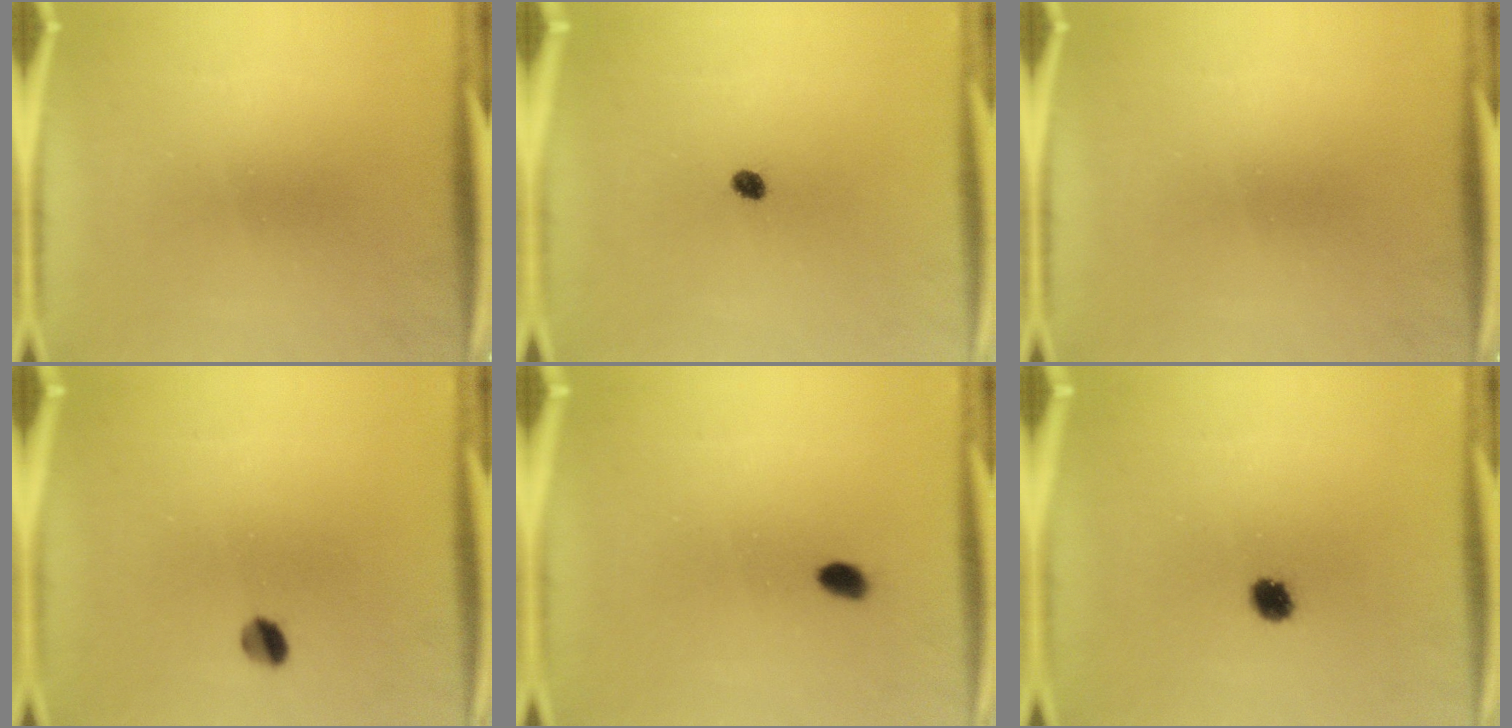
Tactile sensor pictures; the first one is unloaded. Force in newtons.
{"total": 1.7}
{"total": 0.0}
{"total": 3.0}
{"total": 1.5}
{"total": 3.4}